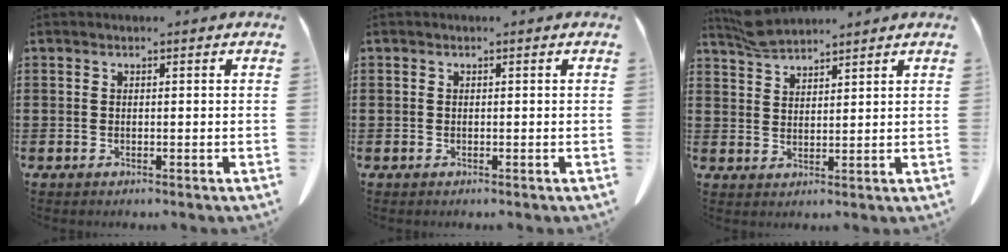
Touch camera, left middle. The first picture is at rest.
{"total": 0.0}
{"total": 3.8, "force": [3.5, 0.9, 1.0], "torque": [-0.031, -0.006, 0.068]}